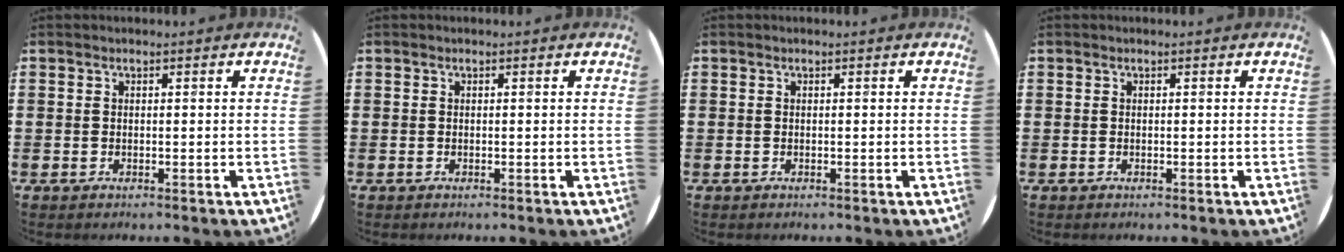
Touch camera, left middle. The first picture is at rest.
{"total": 0.0}
{"total": 0.0}
{"total": 0.0}